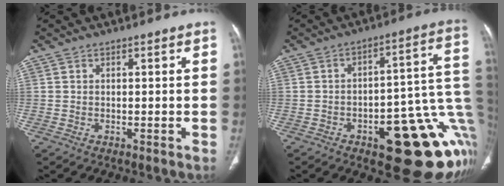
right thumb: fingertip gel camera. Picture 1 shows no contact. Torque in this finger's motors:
{"motor_torque": [2.90, 1.93, 1.23, -1.54, 0.43]}